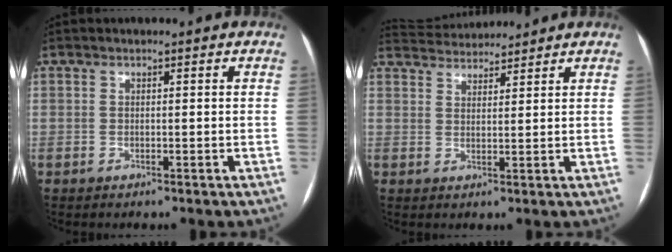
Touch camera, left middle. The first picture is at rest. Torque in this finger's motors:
{"motor_torque": [0.07, -0.45, -0.20, -0.05]}